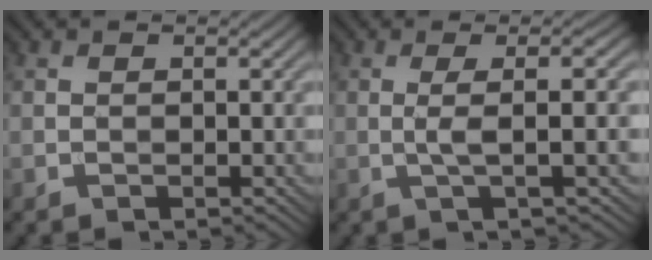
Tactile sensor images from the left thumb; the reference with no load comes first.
{"total": 5.1, "force": [-0.1, 0.8, 5.0], "torque": [-0.084, 0.010, -0.006]}